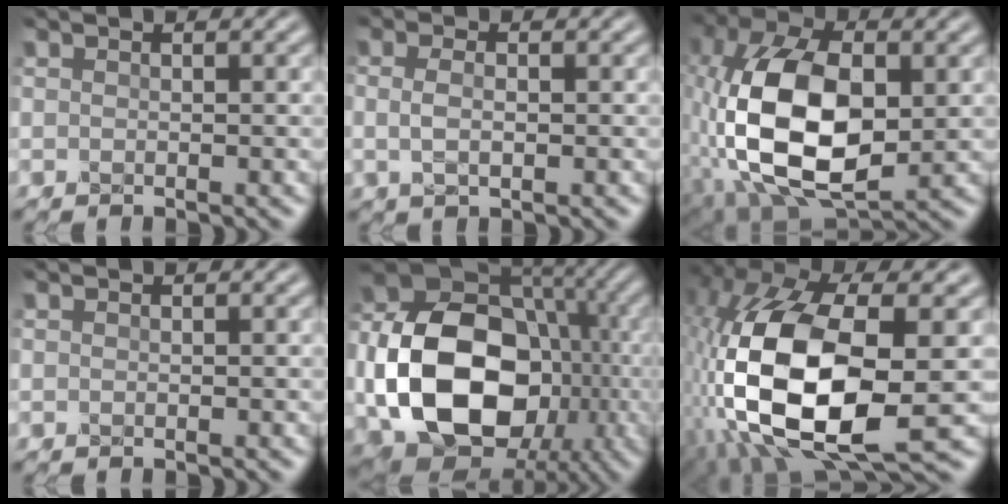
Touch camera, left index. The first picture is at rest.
{"total": 1.8, "force": [-0.3, 0.7, 1.6], "torque": [-0.036, -0.001, -0.002]}
{"total": 13.0, "force": [-2.0, 7.0, 10.7], "torque": [-0.224, 0.001, -0.044]}
{"total": 0.0}
{"total": 16.3, "force": [-3.8, 11.7, 10.8], "torque": [-0.192, -0.018, -0.074]}
{"total": 15.3, "force": [-2.5, 6.8, 13.5], "torque": [-0.284, 0.000, -0.052]}